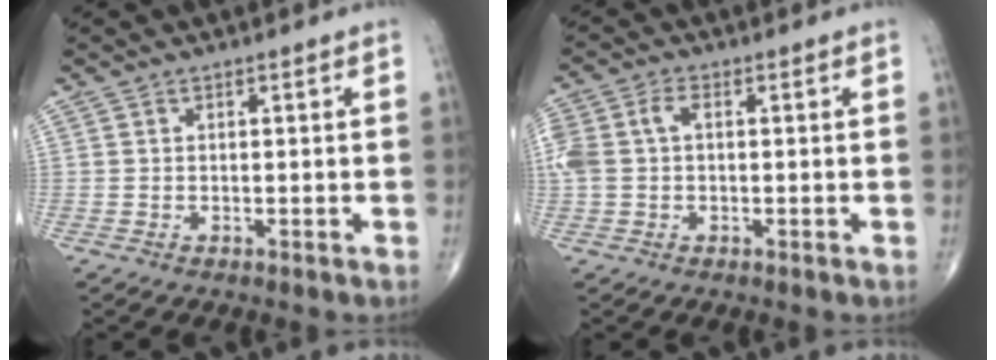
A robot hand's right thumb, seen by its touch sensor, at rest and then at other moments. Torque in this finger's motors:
{"motor_torque": [0.00, -0.16, 0.67, 0.11, 0.06]}